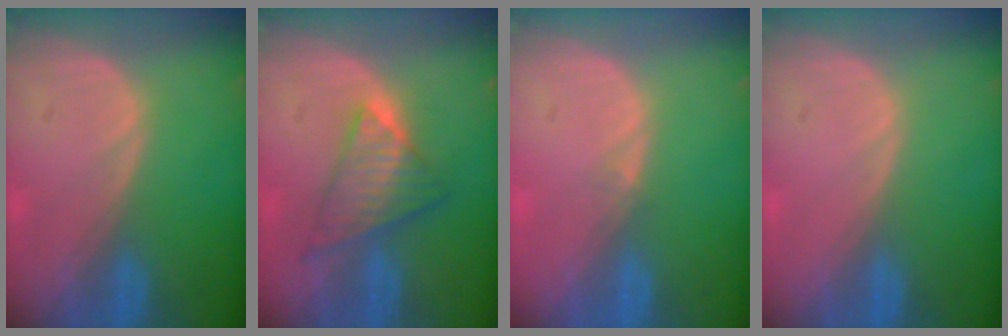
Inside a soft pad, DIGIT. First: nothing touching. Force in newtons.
{"total": 6.6, "press": 6.3, "slide": 1.8}
{"total": 0.6, "press": 0.5, "slide": 0.4}
{"total": 0.0}